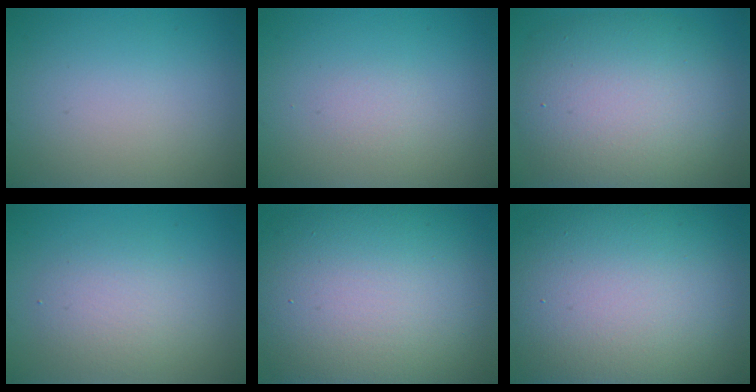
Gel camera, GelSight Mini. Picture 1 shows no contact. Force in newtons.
{"total": 0.7, "press": 0.7, "slide": 0.1}
{"total": 10.2, "press": 10.1, "slide": 1.0}
{"total": 2.9, "press": 2.9, "slide": 0.1}
{"total": 15.7, "press": 15.7, "slide": 1.0}
{"total": 17.3, "press": 17.2, "slide": 1.1}